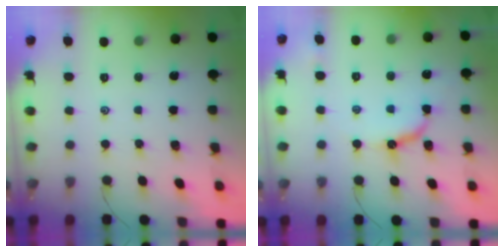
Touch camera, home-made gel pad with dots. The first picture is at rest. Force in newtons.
{"total": 8.7, "press": 8.7, "slide": 0.6}